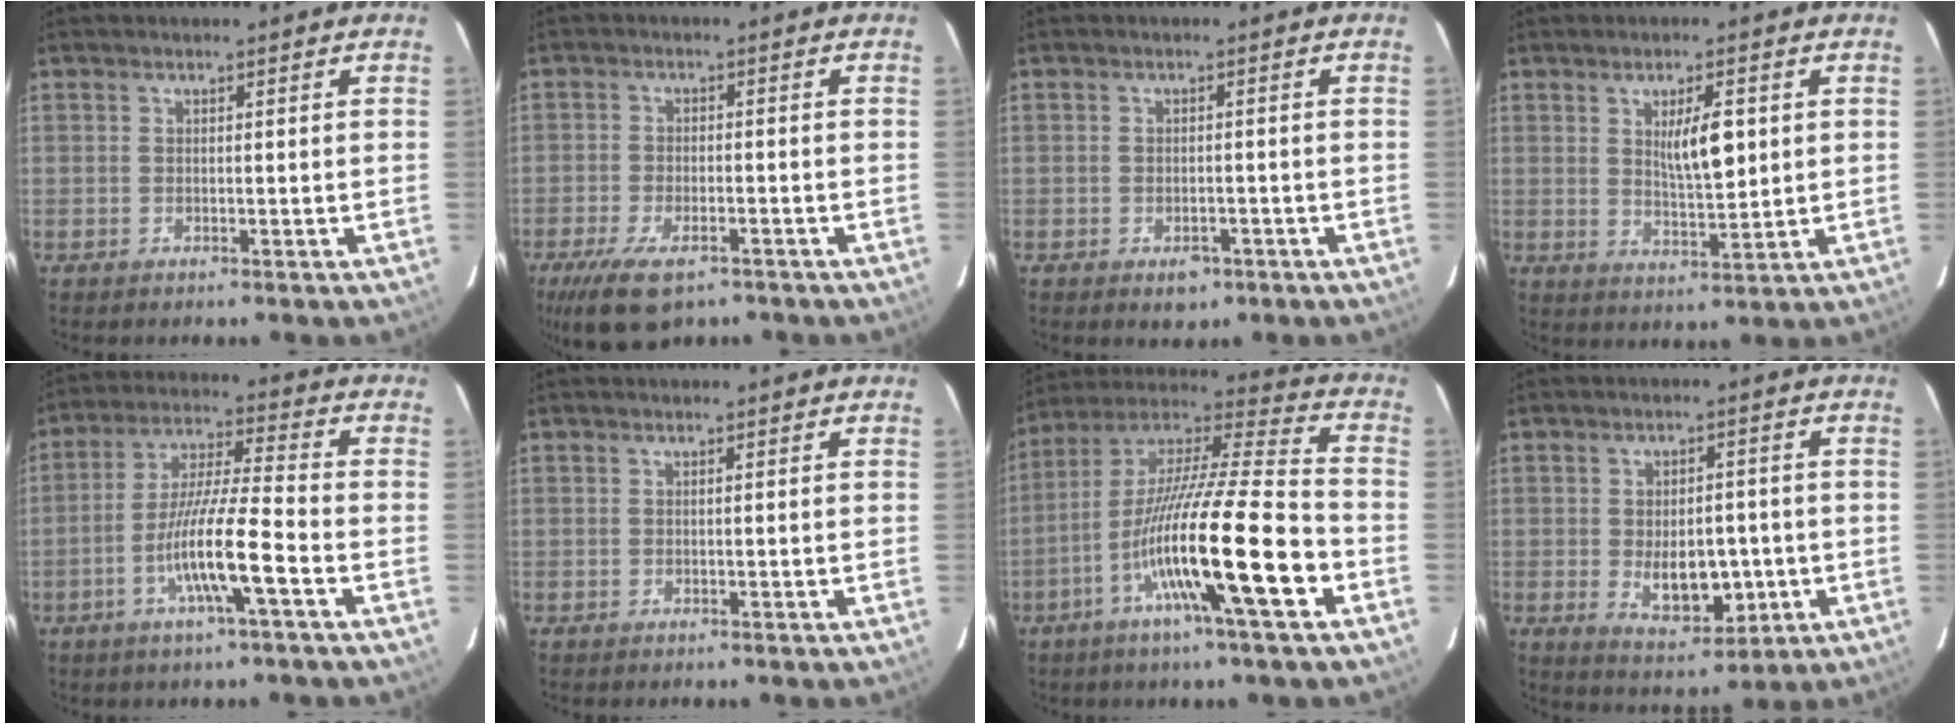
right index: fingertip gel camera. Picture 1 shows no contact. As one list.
[{"total": 8.8, "force": [-6.0, 3.4, 5.5], "torque": [-0.099, -0.013, -0.098]}, {"total": 2.6, "force": [-1.6, 1.6, 1.4], "torque": [-0.016, 0.001, -0.013]}, {"total": 6.2, "force": [1.6, 1.6, 5.8], "torque": [-0.096, -0.004, 0.033]}, {"total": 11.2, "force": [-4.3, 0.1, 10.4], "torque": [-0.200, -0.001, -0.082]}, {"total": 0.0}, {"total": 20.3, "force": [-7.4, 0.4, 18.9], "torque": [-0.350, -0.016, -0.137]}, {"total": 8.3, "force": [-1.4, 4.4, 6.8], "torque": [-0.111, -0.005, -0.009]}]